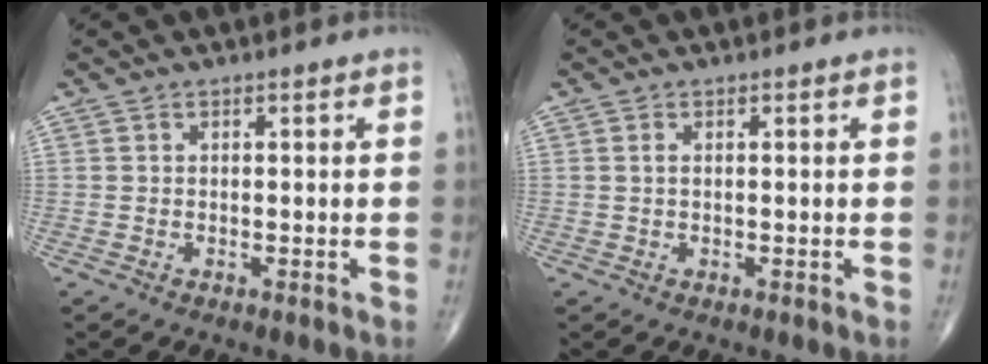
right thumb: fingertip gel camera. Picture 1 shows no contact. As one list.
[{"total": 0.9, "force": [0.2, 0.4, 0.7], "torque": [-0.015, 0.001, 0.003]}]